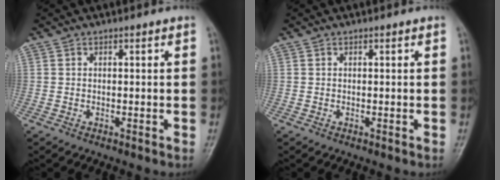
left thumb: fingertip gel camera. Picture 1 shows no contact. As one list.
[{"total": 0.0}]